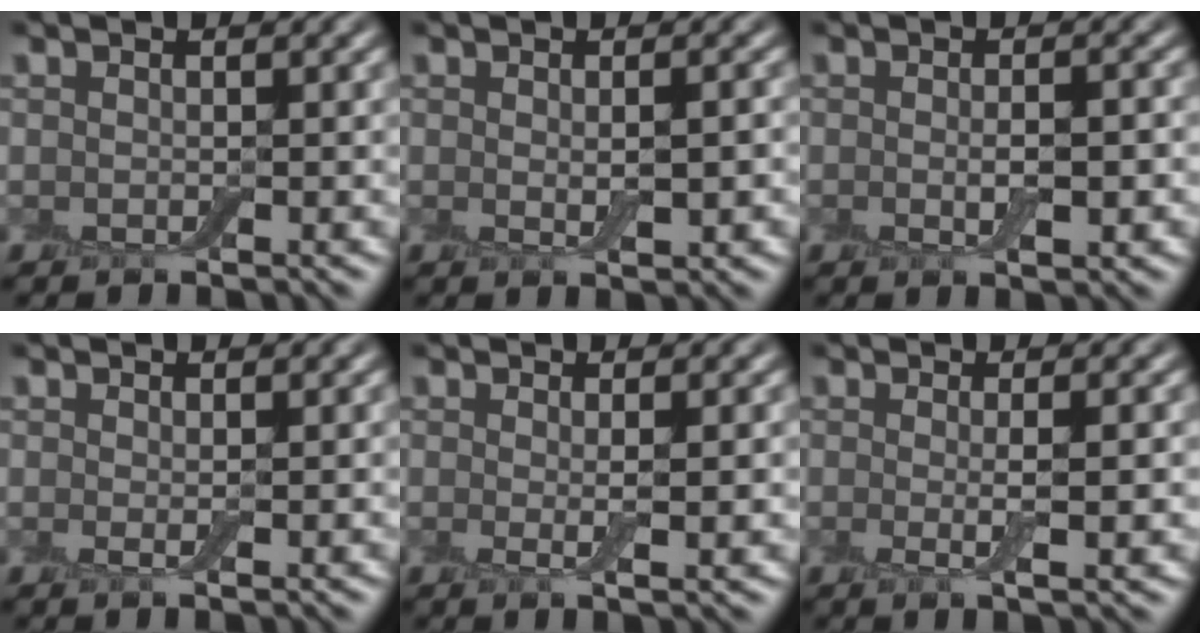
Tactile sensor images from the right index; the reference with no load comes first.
{"total": 2.2, "force": [0.0, 0.6, 2.1], "torque": [-0.037, -0.006, 0.001]}
{"total": 2.6, "force": [-0.3, 0.8, 2.5], "torque": [-0.043, -0.006, -0.003]}
{"total": 0.8, "force": [0.2, 0.2, 0.8], "torque": [-0.013, -0.004, 0.003]}
{"total": 2.2, "force": [0.2, 0.4, 2.1], "torque": [-0.035, -0.010, 0.004]}
{"total": 2.9, "force": [-0.1, 0.6, 2.9], "torque": [-0.048, -0.008, 0.000]}